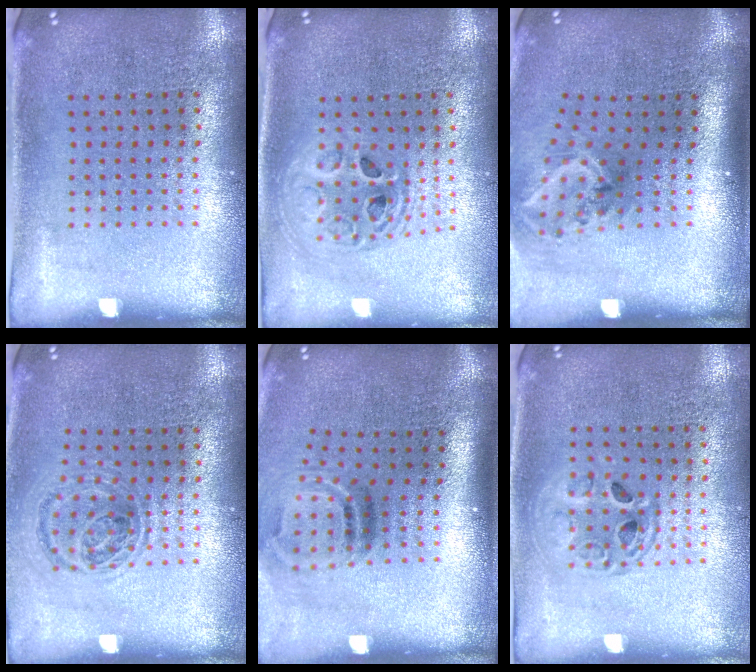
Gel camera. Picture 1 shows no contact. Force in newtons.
{"total": 1.8, "press": 1.5, "slide": 1.0}
{"total": 2.1, "press": 1.4, "slide": 1.5}
{"total": 0.9, "press": 0.9, "slide": 0.1}
{"total": 2.0, "press": 1.2, "slide": 1.6}
{"total": 1.5, "press": 1.3, "slide": 0.7}